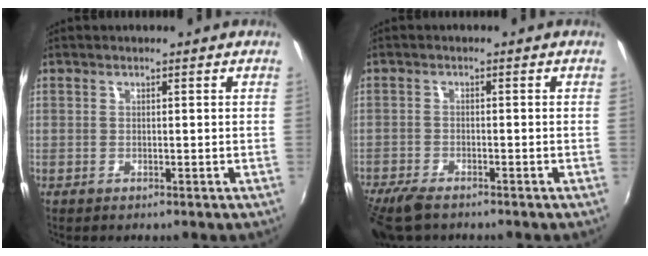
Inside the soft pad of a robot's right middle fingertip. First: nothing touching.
{"total": 6.6, "force": [-5.3, 2.0, 3.3], "torque": [-0.091, -0.026, -0.102]}